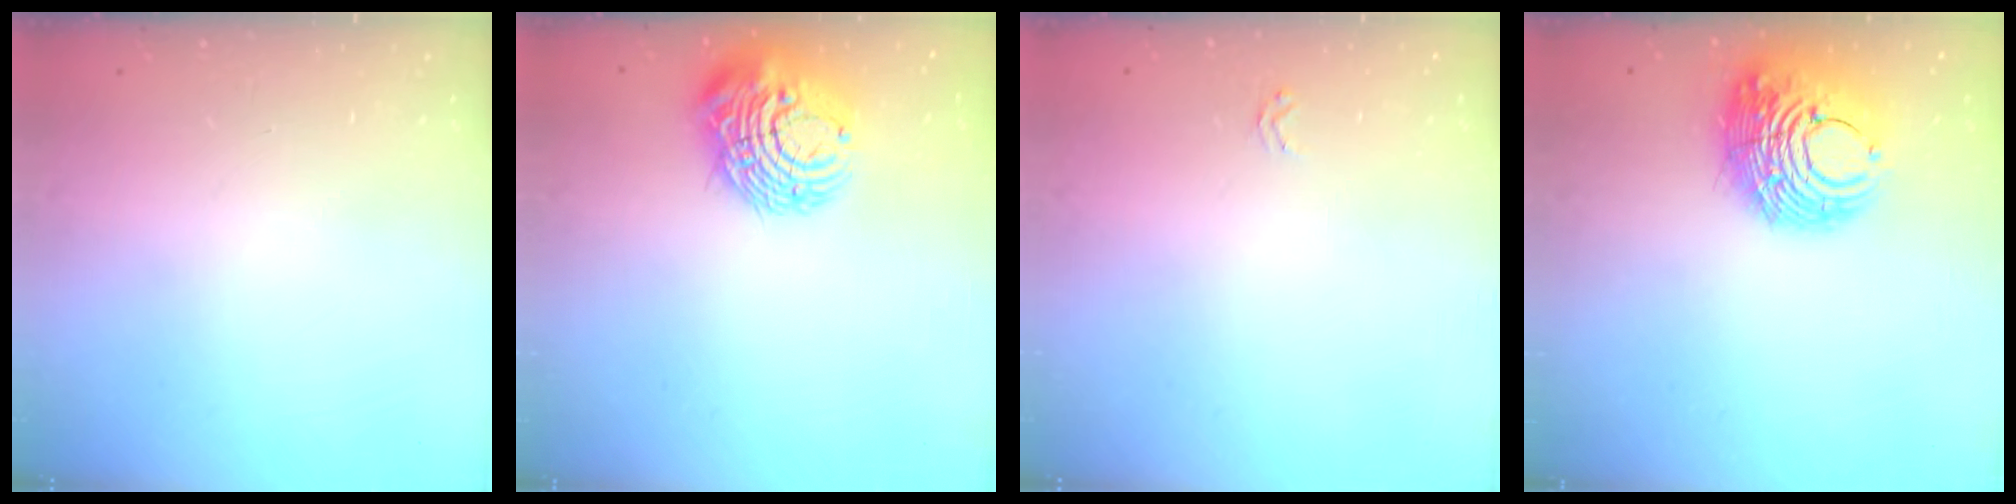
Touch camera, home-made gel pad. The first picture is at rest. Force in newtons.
{"total": 13.3, "press": 13.2, "slide": 1.4}
{"total": 1.6, "press": 1.6, "slide": 0.2}
{"total": 13.1, "press": 13.0, "slide": 2.1}